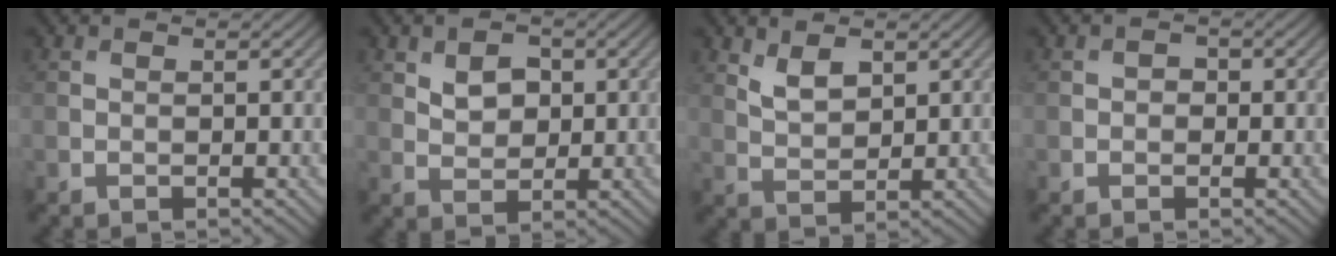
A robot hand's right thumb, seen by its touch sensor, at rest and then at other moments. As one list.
[{"total": 3.6, "force": [1.2, 2.5, 2.3], "torque": [-0.046, -0.001, 0.019]}, {"total": 3.7, "force": [2.1, 1.9, 2.4], "torque": [-0.055, -0.005, 0.045]}, {"total": 1.2, "force": [-0.1, 1.0, 0.6], "torque": [-0.008, -0.004, -0.006]}]